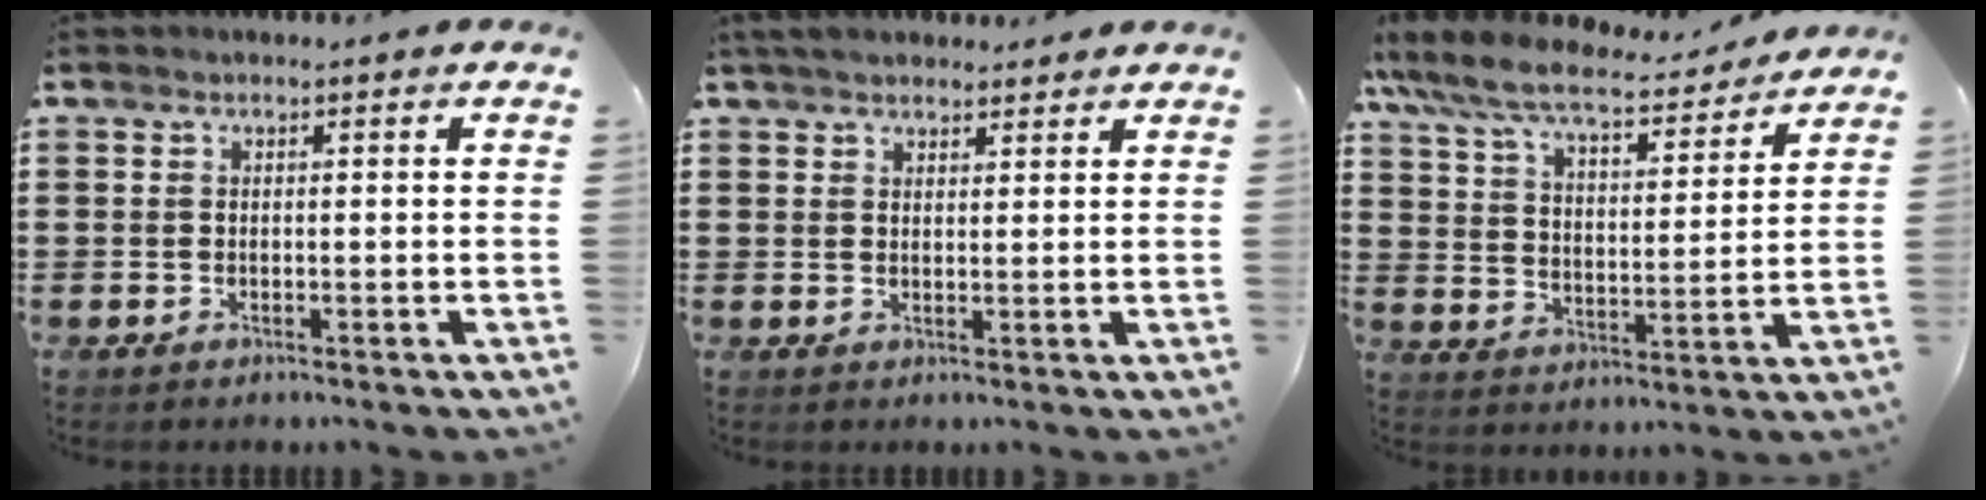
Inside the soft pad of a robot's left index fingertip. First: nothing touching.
{"total": 3.2, "force": [2.9, 0.8, 1.0], "torque": [-0.028, 0.001, 0.055]}
{"total": 8.3, "force": [7.3, 1.3, 3.7], "torque": [-0.102, -0.040, 0.124]}